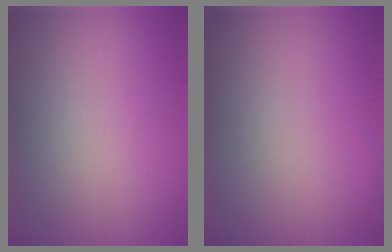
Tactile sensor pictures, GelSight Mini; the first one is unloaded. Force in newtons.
{"total": 0.0}